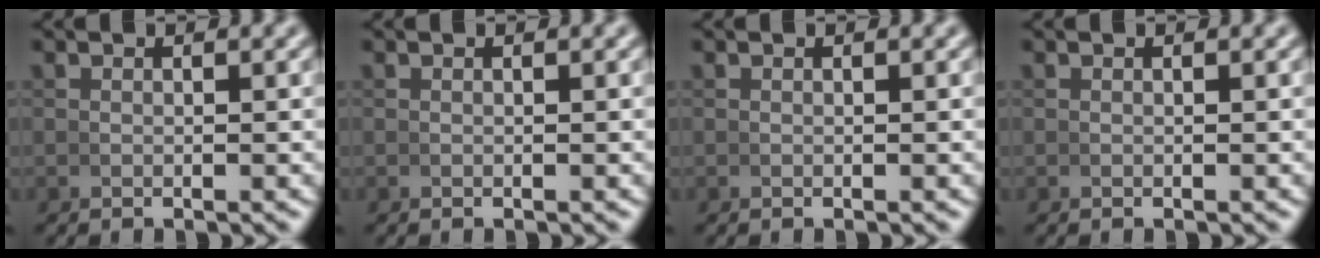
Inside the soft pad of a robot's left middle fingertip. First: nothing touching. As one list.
[{"total": 0.0}, {"total": 0.0}, {"total": 0.0}]